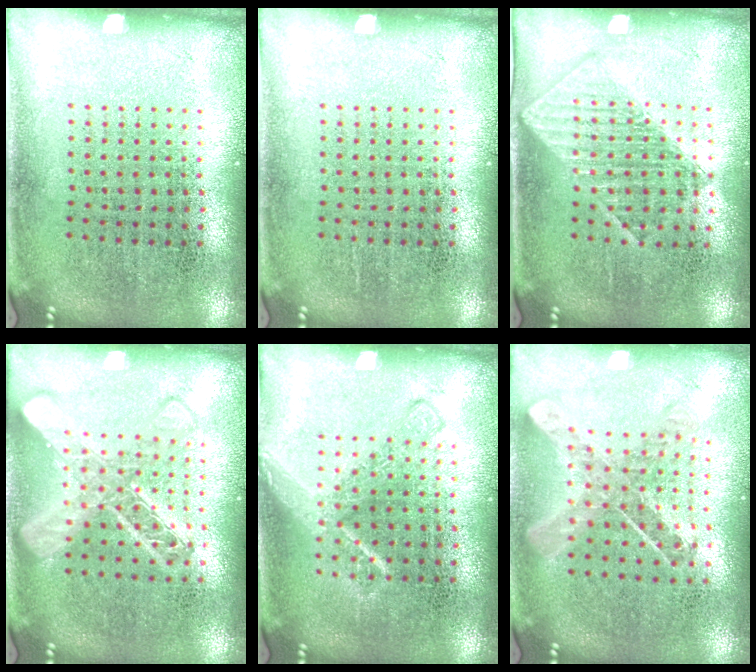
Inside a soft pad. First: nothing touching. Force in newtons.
{"total": 0.0}
{"total": 1.4, "press": 1.3, "slide": 0.5}
{"total": 3.2, "press": 3.1, "slide": 0.6}
{"total": 2.2, "press": 2.2, "slide": 0.4}
{"total": 0.9, "press": 0.8, "slide": 0.2}